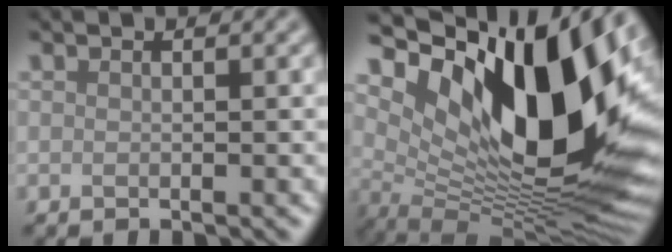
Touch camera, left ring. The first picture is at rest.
{"total": 17.7, "force": [5.4, 7.9, 14.9], "torque": [-0.240, 0.004, 0.093]}